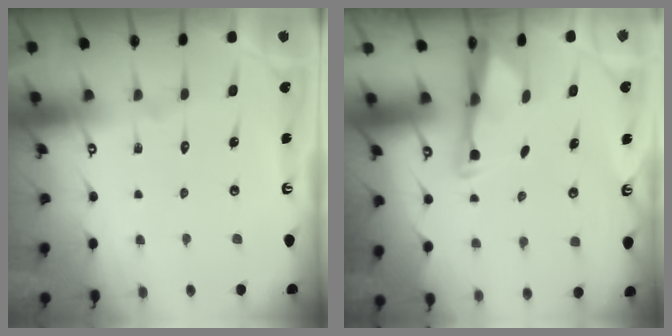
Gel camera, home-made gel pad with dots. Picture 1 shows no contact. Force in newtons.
{"total": 2.8, "press": 2.7, "slide": 0.4}